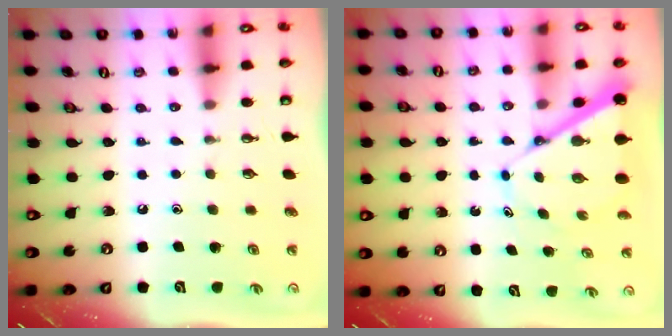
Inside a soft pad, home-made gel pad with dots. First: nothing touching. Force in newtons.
{"total": 7.8, "press": 7.8, "slide": 0.7}